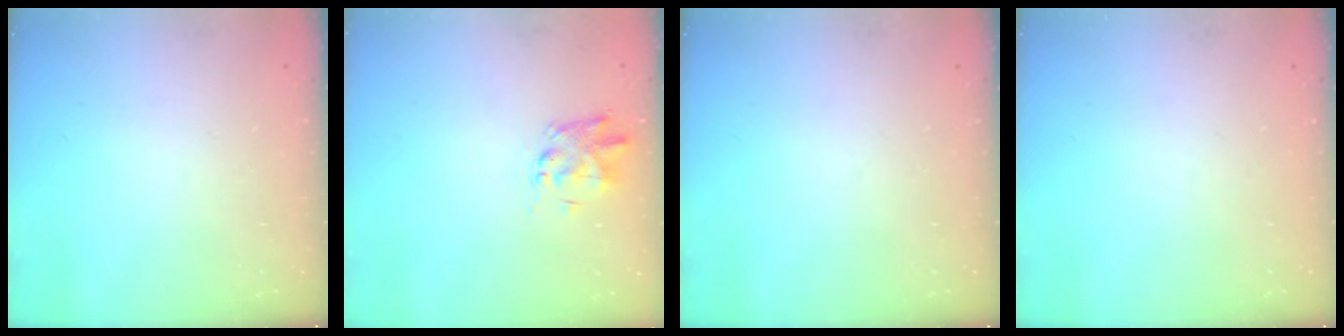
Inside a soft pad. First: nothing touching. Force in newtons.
{"total": 2.4, "press": 2.4, "slide": 0.1}
{"total": 0.0}
{"total": 0.0}